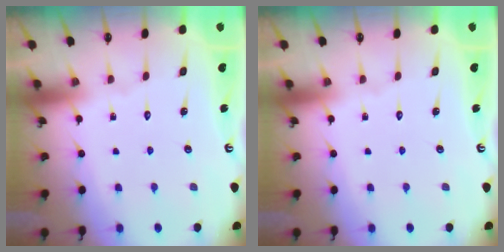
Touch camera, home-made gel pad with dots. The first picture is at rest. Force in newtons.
{"total": 0.0}